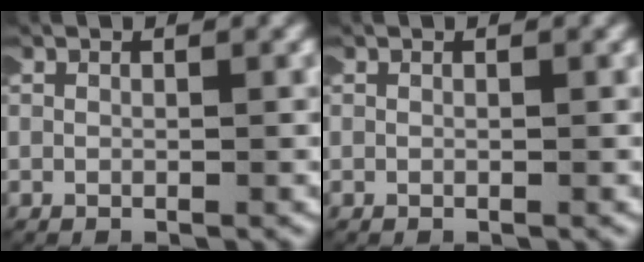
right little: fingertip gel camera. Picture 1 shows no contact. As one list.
[{"total": 0.0}]